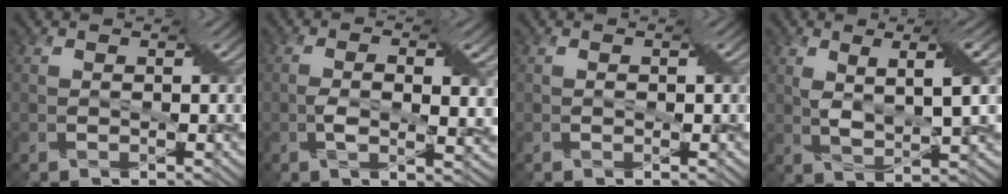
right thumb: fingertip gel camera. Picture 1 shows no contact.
{"total": 4.5, "force": [0.1, 1.8, 4.1], "torque": [-0.075, -0.008, 0.000]}
{"total": 0.0}
{"total": 4.9, "force": [2.1, 0.9, 4.3], "torque": [-0.079, 0.001, 0.038]}